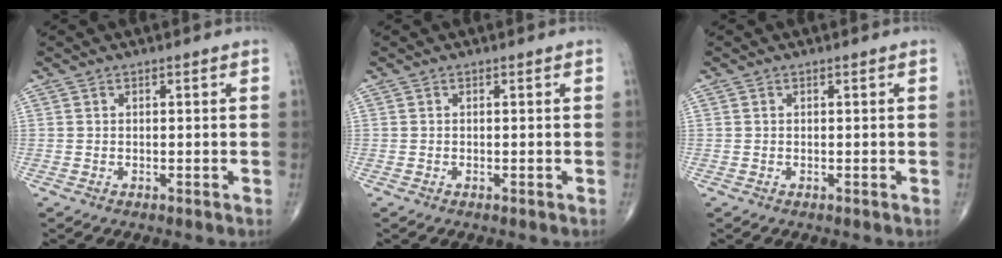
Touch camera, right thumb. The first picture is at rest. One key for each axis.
{"total": 0.0}
{"total": 0.0}